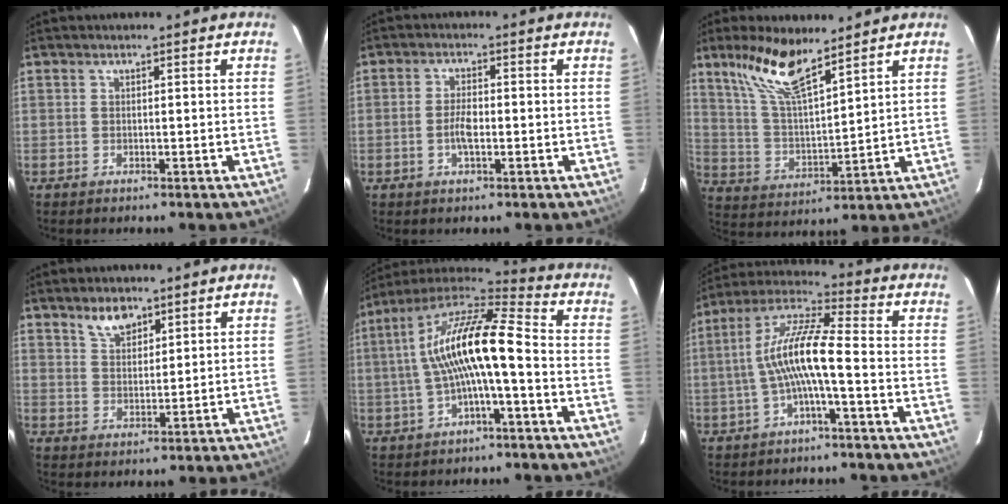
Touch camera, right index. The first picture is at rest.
{"total": 3.9, "force": [-1.0, 1.5, 3.4], "torque": [-0.070, 0.002, -0.018]}
{"total": 12.2, "force": [9.0, 2.6, 7.9], "torque": [-0.154, 0.009, 0.182]}
{"total": 5.0, "force": [3.7, 2.3, 2.4], "torque": [-0.038, 0.003, 0.068]}
{"total": 14.9, "force": [-1.4, 3.0, 14.6], "torque": [-0.269, 0.019, -0.030]}
{"total": 10.3, "force": [-2.3, 1.2, 10.0], "torque": [-0.210, 0.018, -0.045]}